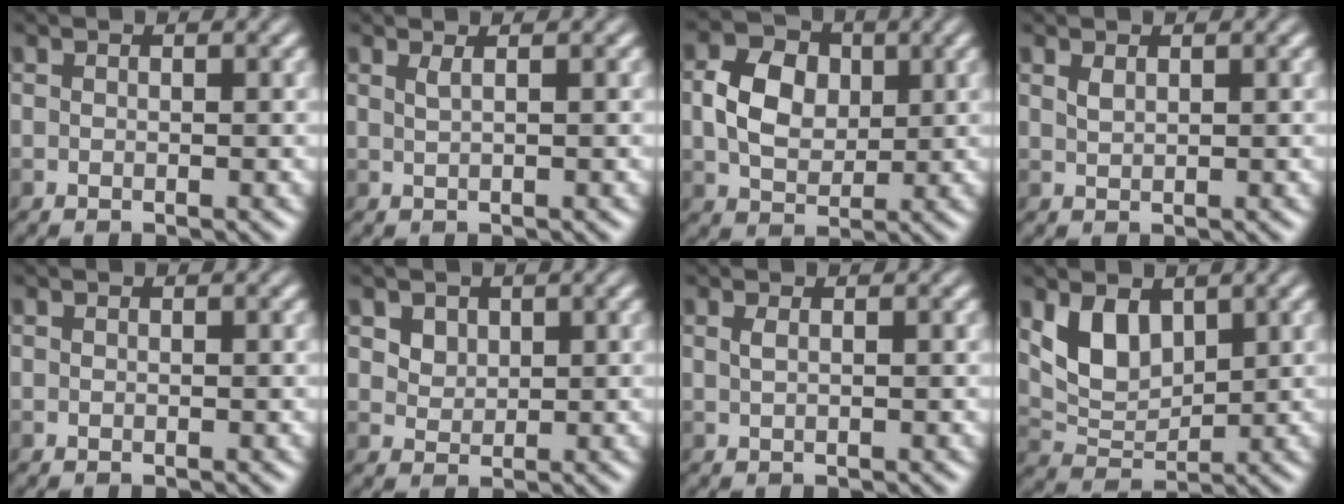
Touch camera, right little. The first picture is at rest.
{"total": 1.1, "force": [0.5, 0.4, 0.9], "torque": [-0.009, 0.000, 0.005]}
{"total": 5.2, "force": [0.7, 3.9, 3.3], "torque": [-0.069, 0.003, 0.011]}
{"total": 0.8, "force": [0.6, 0.3, 0.5], "torque": [-0.014, 0.000, 0.014]}
{"total": 0.0}
{"total": 2.4, "force": [1.4, 1.7, 1.1], "torque": [-0.025, -0.002, 0.036]}
{"total": 0.8, "force": [0.3, 0.3, 0.7], "torque": [-0.012, 0.003, 0.005]}
{"total": 4.2, "force": [2.0, 2.6, 2.7], "torque": [-0.052, -0.009, 0.041]}